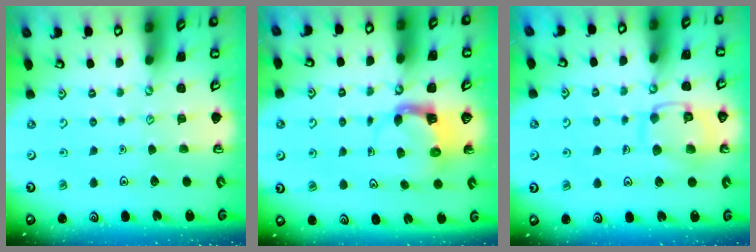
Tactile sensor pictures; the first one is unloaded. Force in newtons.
{"total": 3.8, "press": 3.7, "slide": 0.6}
{"total": 12.5, "press": 12.4, "slide": 0.9}